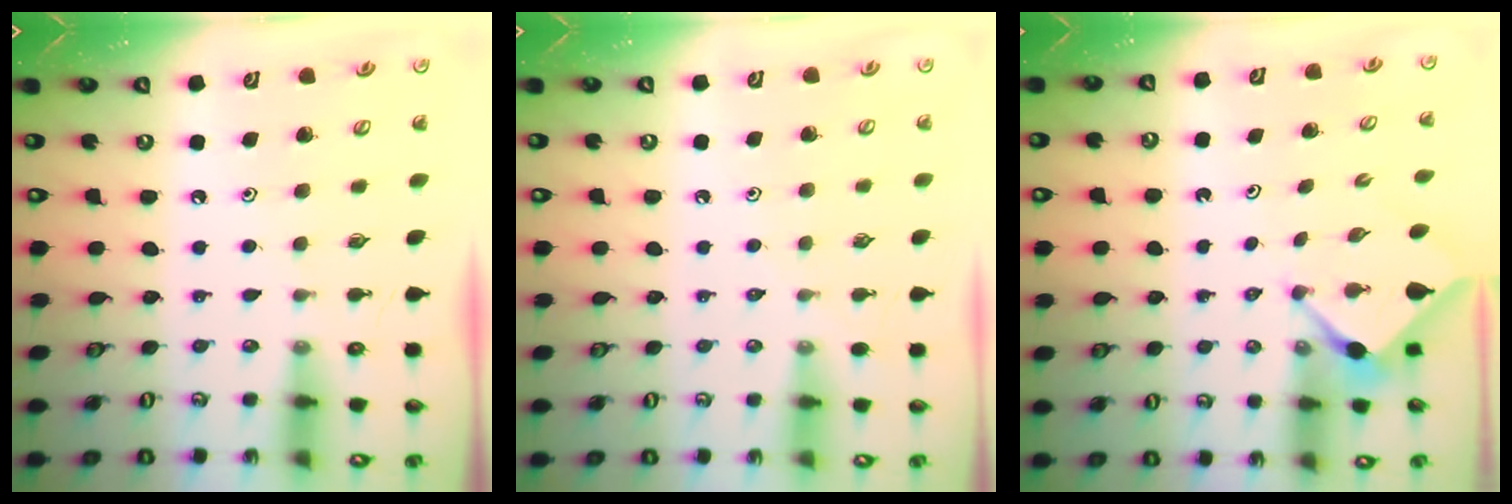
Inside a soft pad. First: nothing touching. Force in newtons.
{"total": 2.6, "press": 2.6, "slide": 0.4}
{"total": 3.0, "press": 3.0, "slide": 0.4}